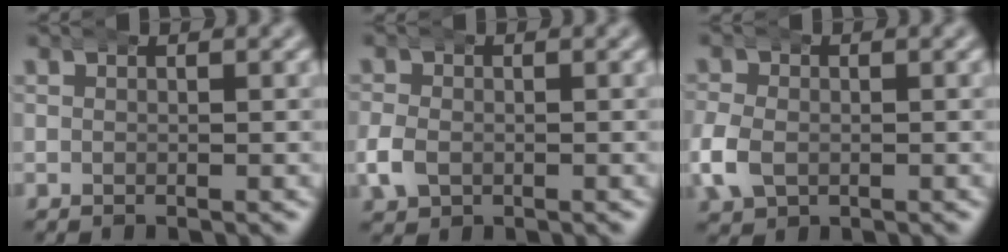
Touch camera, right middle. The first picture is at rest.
{"total": 2.3, "force": [-0.6, 1.9, 1.1], "torque": [-0.035, 0.002, -0.013]}
{"total": 3.1, "force": [-0.7, 2.5, 1.6], "torque": [-0.051, -0.001, -0.014]}